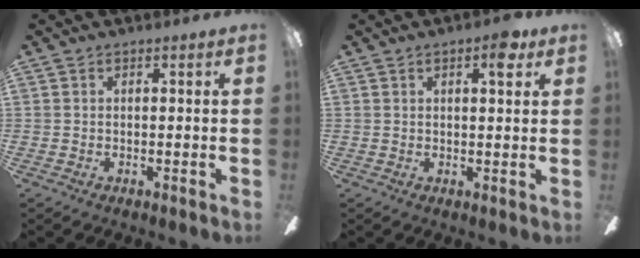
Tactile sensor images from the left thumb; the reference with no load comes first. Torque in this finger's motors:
{"motor_torque": [-0.16, 0.14, -0.08, -0.03, 0.02]}